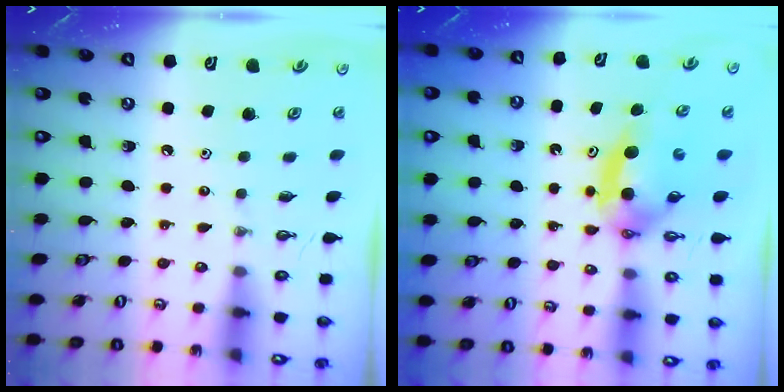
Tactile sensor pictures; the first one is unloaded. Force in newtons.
{"total": 6.6, "press": 5.7, "slide": 3.4}